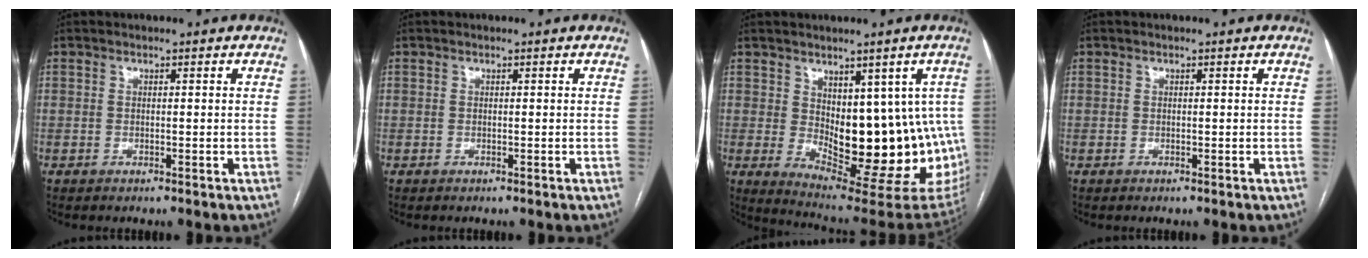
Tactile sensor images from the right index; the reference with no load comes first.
{"total": 0.0}
{"total": 18.2, "force": [-0.7, 8.1, 16.2], "torque": [-0.167, -0.008, 0.018]}
{"total": 0.0}